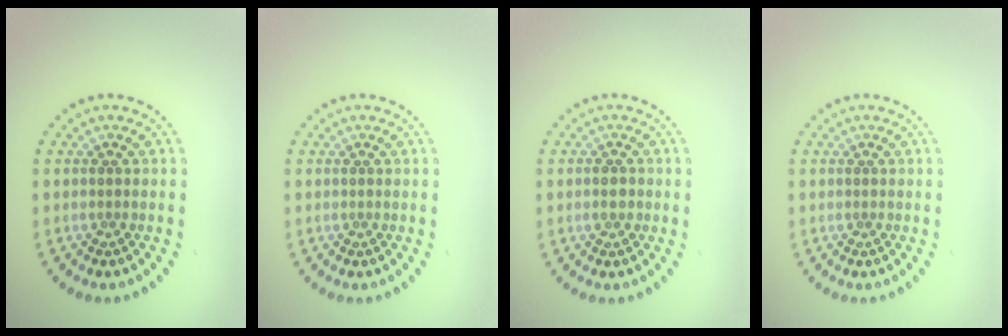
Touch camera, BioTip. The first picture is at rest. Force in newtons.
{"total": 0.0}
{"total": 1.2, "press": 1.2, "slide": 0.4}
{"total": 0.0}